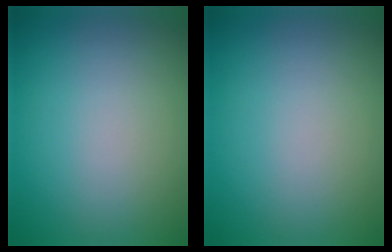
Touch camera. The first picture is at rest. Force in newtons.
{"total": 0.0}